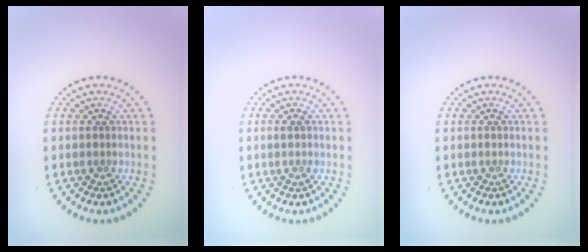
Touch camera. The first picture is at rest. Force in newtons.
{"total": 0.9, "press": 0.8, "slide": 0.5}
{"total": 0.0}